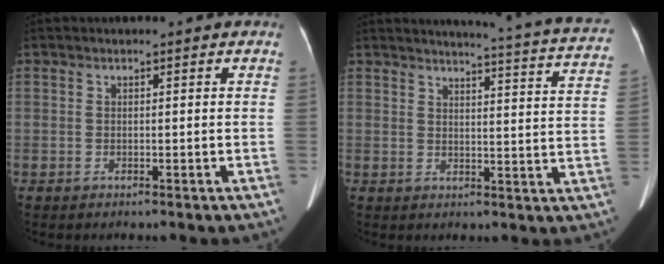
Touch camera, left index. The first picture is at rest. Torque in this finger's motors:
{"motor_torque": [-0.29, -0.81, 0.00, 0.01]}